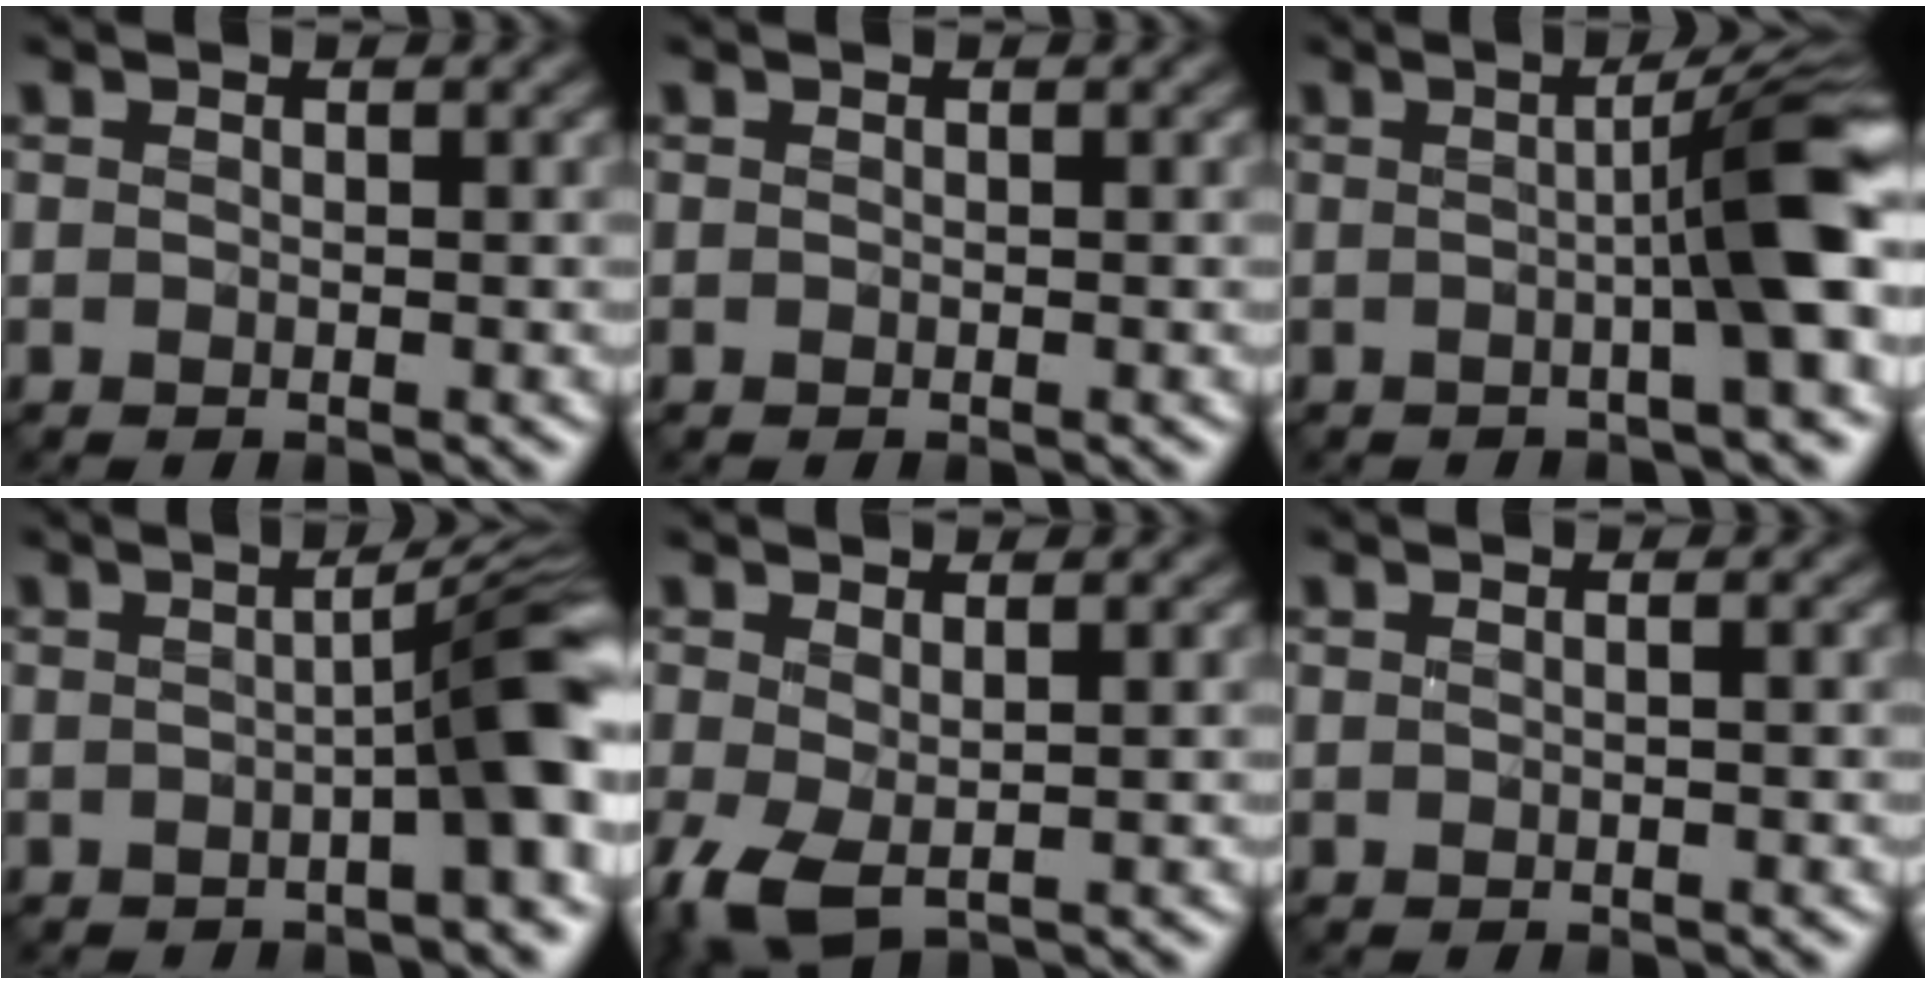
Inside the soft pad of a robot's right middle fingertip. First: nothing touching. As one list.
[{"total": 0.0}, {"total": 6.6, "force": [-0.2, 0.8, 6.6], "torque": [-0.078, 0.013, -0.010]}, {"total": 6.3, "force": [-1.0, 0.9, 6.2], "torque": [-0.067, 0.016, -0.019]}, {"total": 2.0, "force": [-0.4, 0.9, 1.8], "torque": [-0.054, -0.001, -0.008]}, {"total": 0.6, "force": [0.0, -0.2, 0.5], "torque": [-0.010, -0.008, 0.004]}]